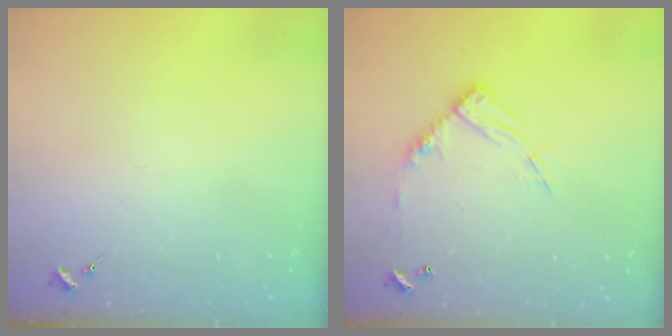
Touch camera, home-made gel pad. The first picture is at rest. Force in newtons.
{"total": 12.2, "press": 12.1, "slide": 0.9}